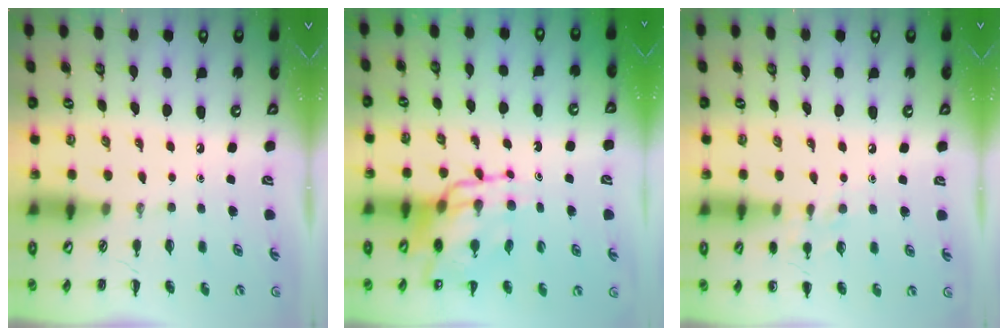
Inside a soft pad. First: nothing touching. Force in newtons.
{"total": 12.4, "press": 11.9, "slide": 3.5}
{"total": 6.6, "press": 6.4, "slide": 1.6}